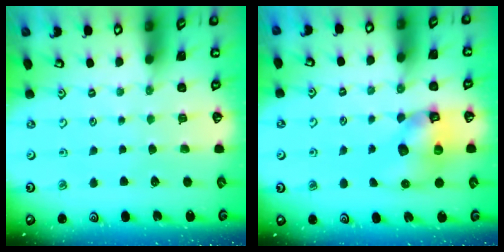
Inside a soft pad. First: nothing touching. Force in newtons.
{"total": 9.3, "press": 9.2, "slide": 1.4}